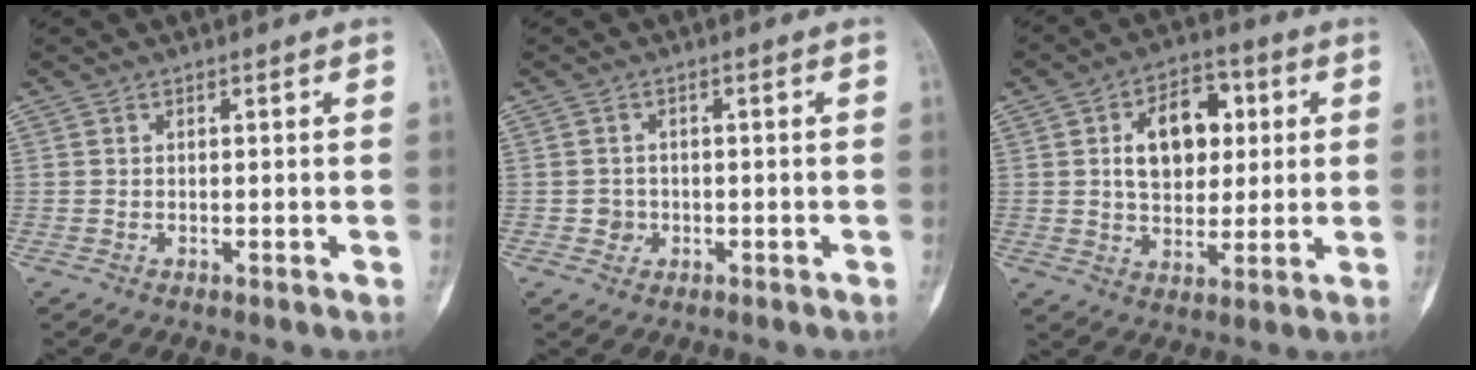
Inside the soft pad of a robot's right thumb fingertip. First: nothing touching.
{"total": 2.0, "force": [-0.5, 1.9, 0.3], "torque": [0.009, 0.009, -0.008]}
{"total": 12.9, "force": [2.7, 8.5, 9.2], "torque": [-0.104, 0.006, 0.041]}